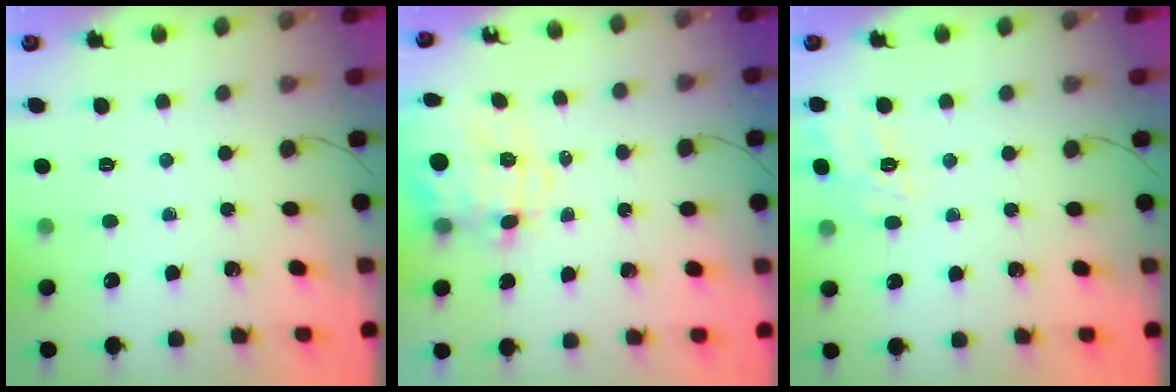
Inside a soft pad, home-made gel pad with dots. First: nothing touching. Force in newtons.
{"total": 8.9, "press": 8.6, "slide": 2.2}
{"total": 13.0, "press": 13.0, "slide": 0.6}